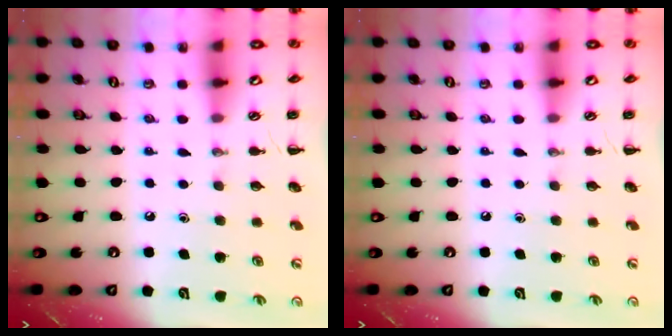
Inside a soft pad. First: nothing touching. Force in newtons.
{"total": 0.0}